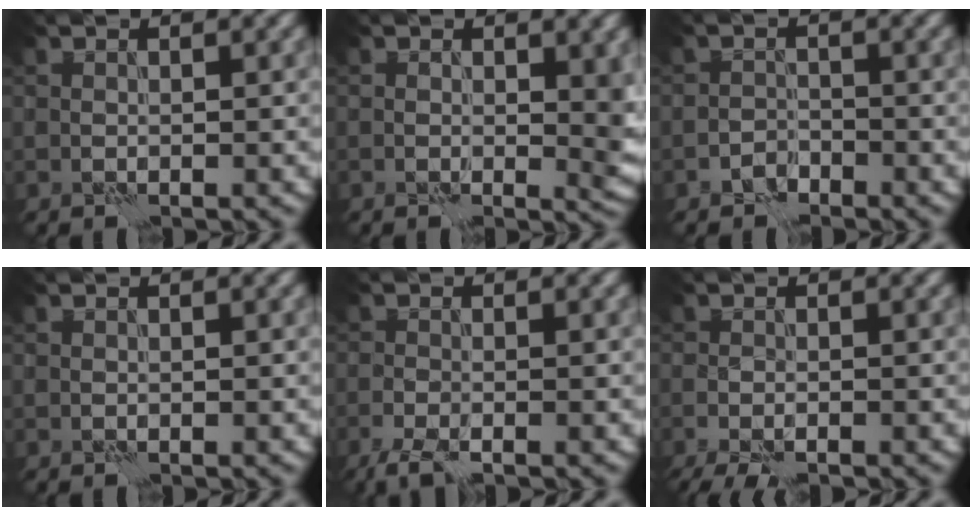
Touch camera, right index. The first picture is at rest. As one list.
[{"total": 3.7, "force": [0.0, 1.7, 3.2], "torque": [-0.033, -0.003, 0.000]}, {"total": 1.2, "force": [-1.1, 0.5, 0.1], "torque": [0.001, 0.006, -0.023]}, {"total": 0.0}, {"total": 2.4, "force": [-1.8, 0.4, 1.5], "torque": [-0.032, -0.006, -0.038]}, {"total": 2.6, "force": [-1.9, 0.4, 1.8], "torque": [-0.032, -0.004, -0.039]}]